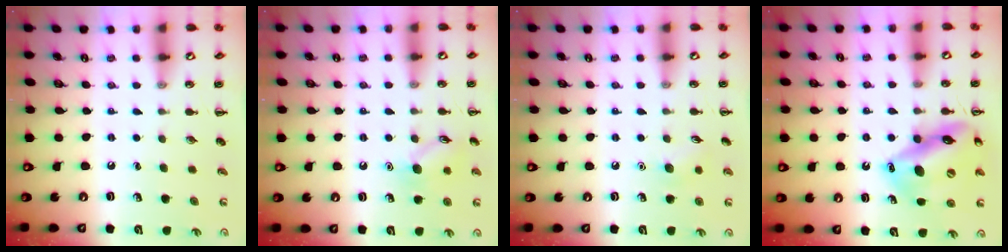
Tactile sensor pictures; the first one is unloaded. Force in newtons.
{"total": 9.1, "press": 9.1, "slide": 0.7}
{"total": 5.9, "press": 5.7, "slide": 1.4}
{"total": 16.6, "press": 16.0, "slide": 4.3}